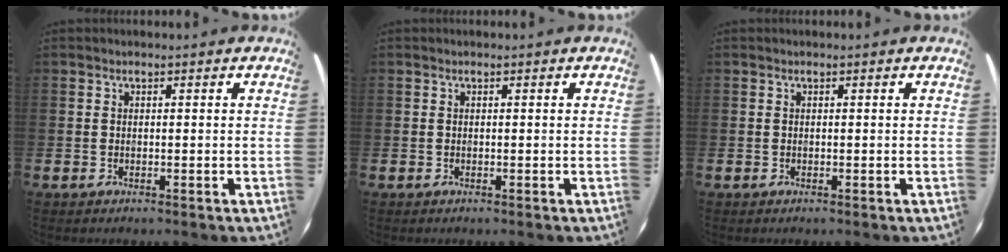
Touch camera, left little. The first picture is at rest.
{"total": 0.0}
{"total": 0.0}